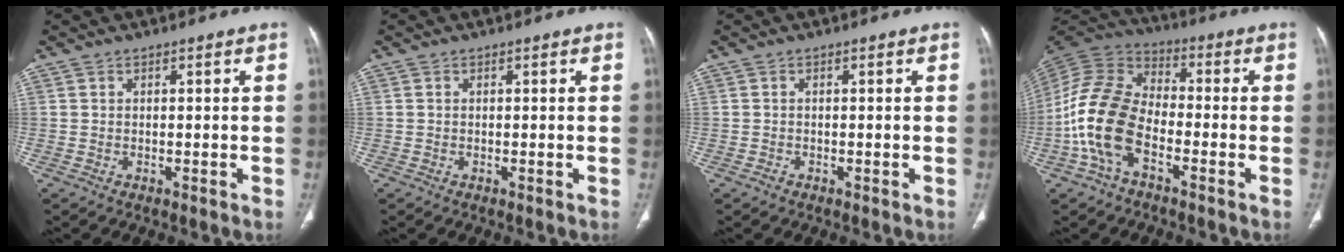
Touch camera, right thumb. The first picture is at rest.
{"total": 0.0}
{"total": 0.6, "force": [-0.4, 0.5, 0.2], "torque": [-0.005, 0.000, -0.011]}
{"total": 14.6, "force": [-4.8, 8.6, 10.8], "torque": [-0.222, 0.040, -0.101]}